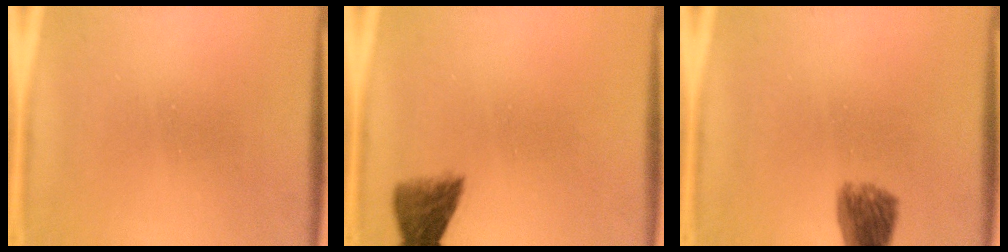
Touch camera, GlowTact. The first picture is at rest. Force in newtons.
{"total": 5.0}
{"total": 7.2}